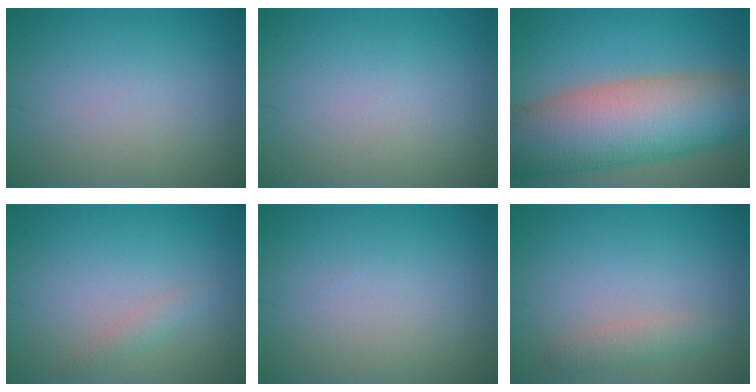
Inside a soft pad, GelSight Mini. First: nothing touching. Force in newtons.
{"total": 0.0}
{"total": 13.3, "press": 13.3, "slide": 0.7}
{"total": 1.1, "press": 1.1, "slide": 0.0}
{"total": 0.0}
{"total": 1.7, "press": 1.7, "slide": 0.0}